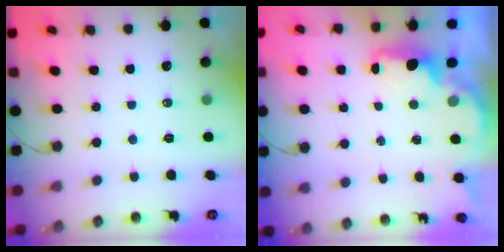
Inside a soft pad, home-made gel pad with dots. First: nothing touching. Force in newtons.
{"total": 2.1, "press": 2.0, "slide": 0.6}